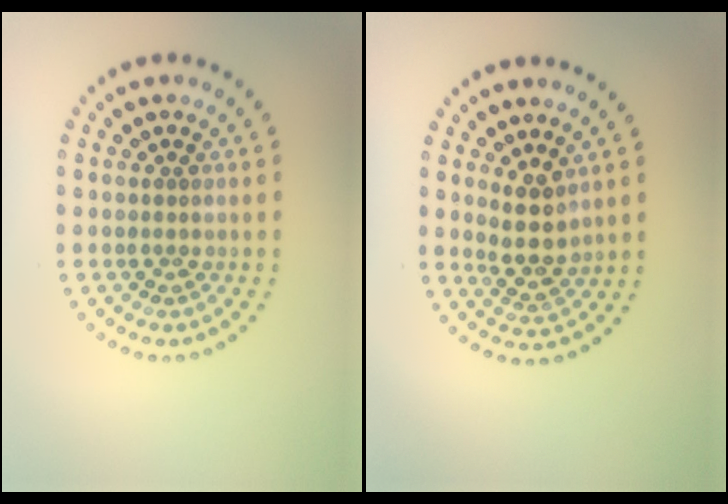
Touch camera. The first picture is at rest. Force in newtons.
{"total": 2.8, "press": 2.4, "slide": 1.5}